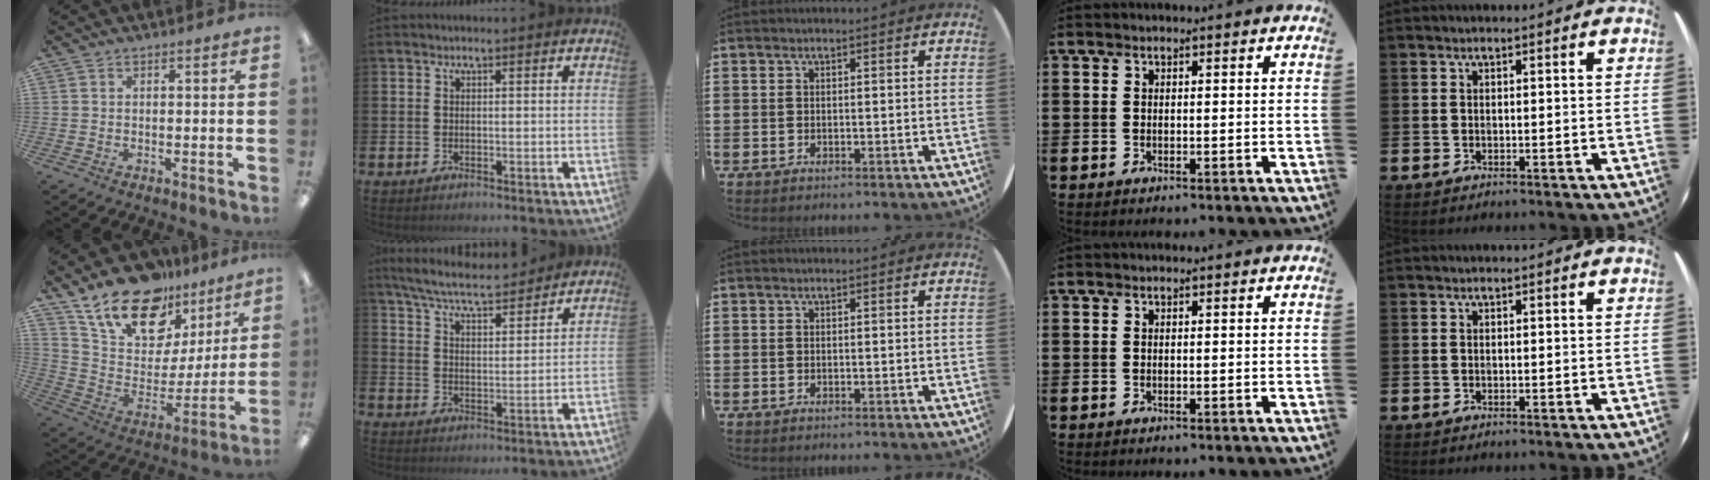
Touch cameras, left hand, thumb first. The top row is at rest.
{"thumb": {"total": 20.2, "force": [14.8, 10.6, 8.8], "torque": [-0.171, -0.091, 0.269]}, "index": {"total": 7.0, "force": [6.6, 0.8, 2.2], "torque": [-0.068, -0.038, 0.116]}}